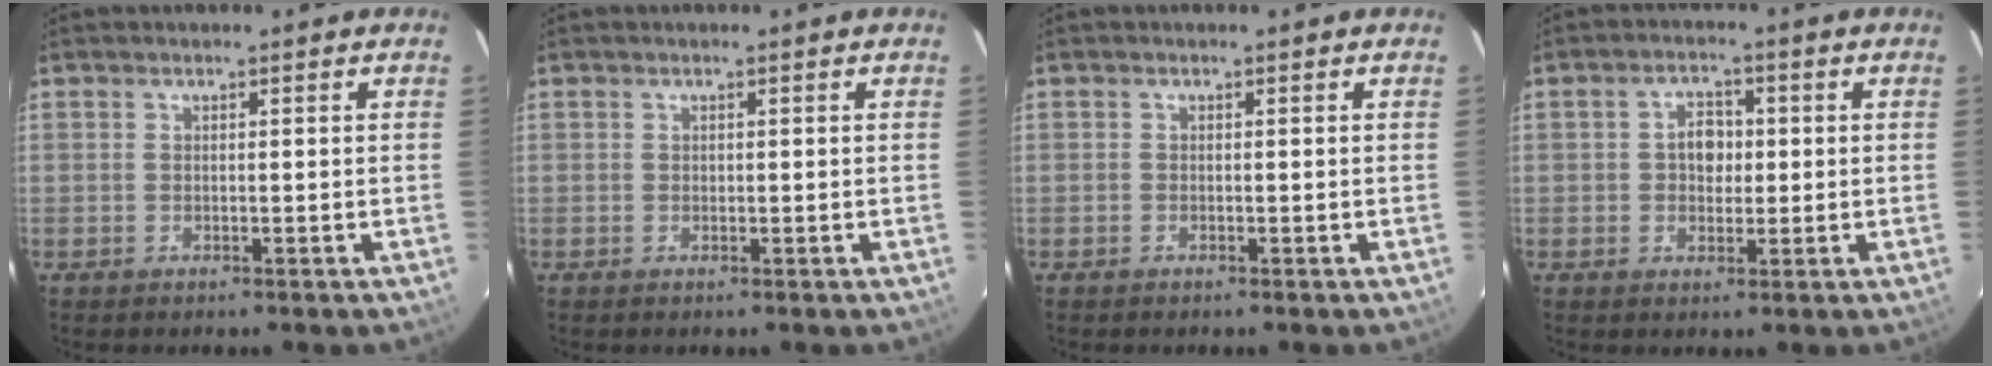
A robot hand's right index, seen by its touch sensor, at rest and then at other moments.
{"total": 0.0}
{"total": 0.0}
{"total": 4.2, "force": [0.2, 3.4, 2.6], "torque": [-0.043, 0.013, 0.004]}